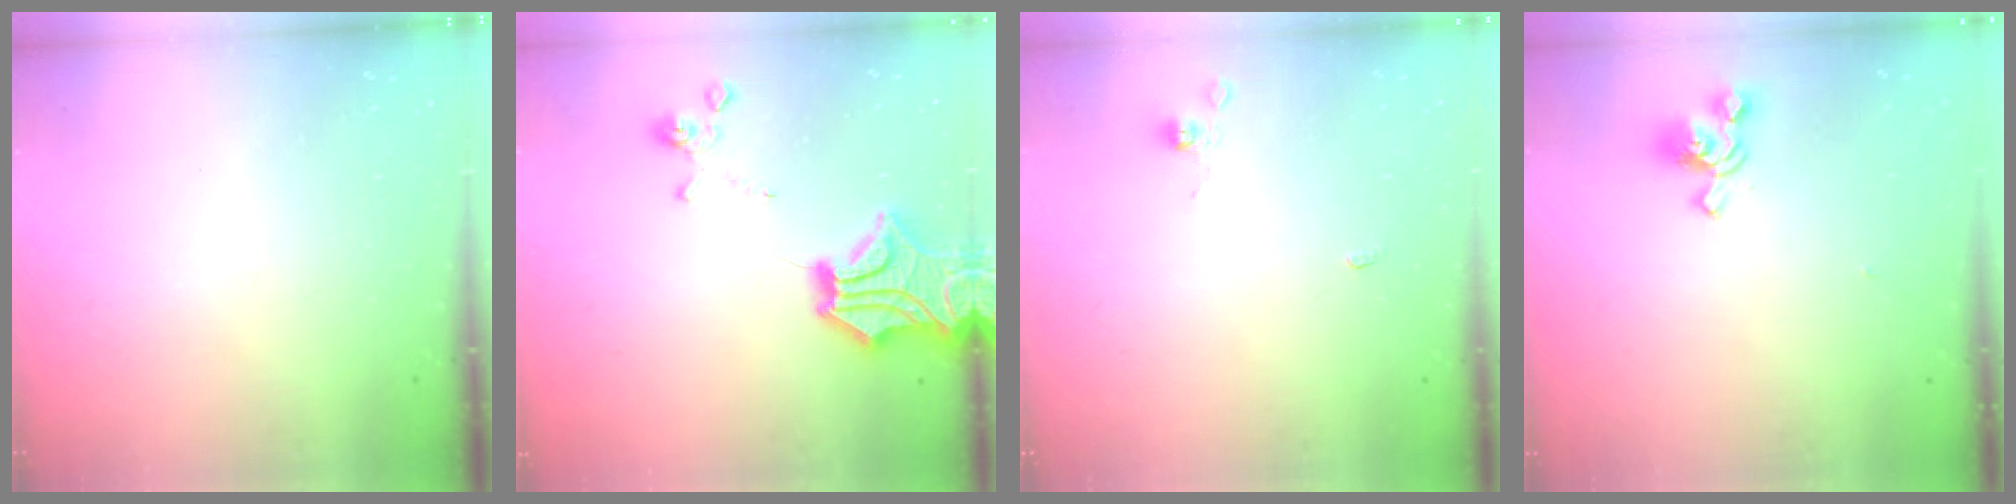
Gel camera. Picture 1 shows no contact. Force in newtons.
{"total": 8.7, "press": 8.2, "slide": 2.9}
{"total": 0.0}
{"total": 1.2, "press": 0.2, "slide": 1.1}